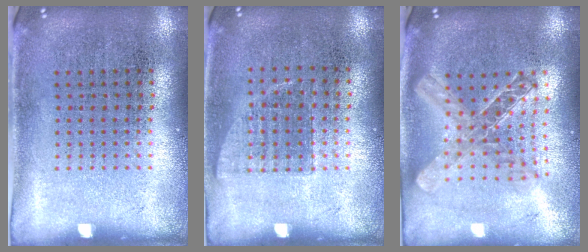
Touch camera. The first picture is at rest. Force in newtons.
{"total": 0.8, "press": 0.7, "slide": 0.3}
{"total": 1.9, "press": 1.6, "slide": 1.1}